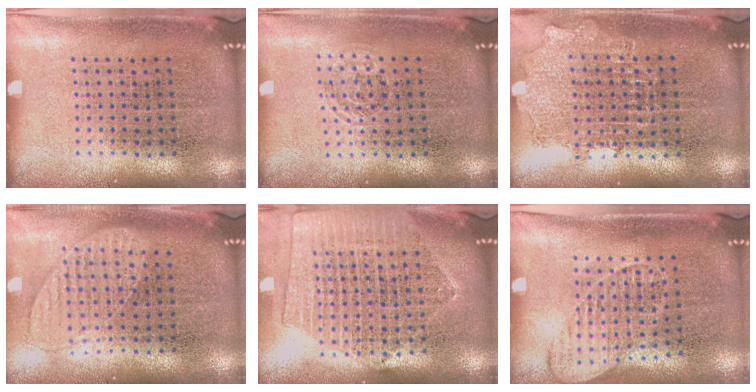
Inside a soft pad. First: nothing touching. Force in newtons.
{"total": 0.7, "press": 0.5, "slide": 0.5}
{"total": 1.1, "press": 1.1, "slide": 0.3}
{"total": 1.0, "press": 1.0, "slide": 0.1}
{"total": 2.0, "press": 1.9, "slide": 0.9}
{"total": 1.4, "press": 1.2, "slide": 0.8}